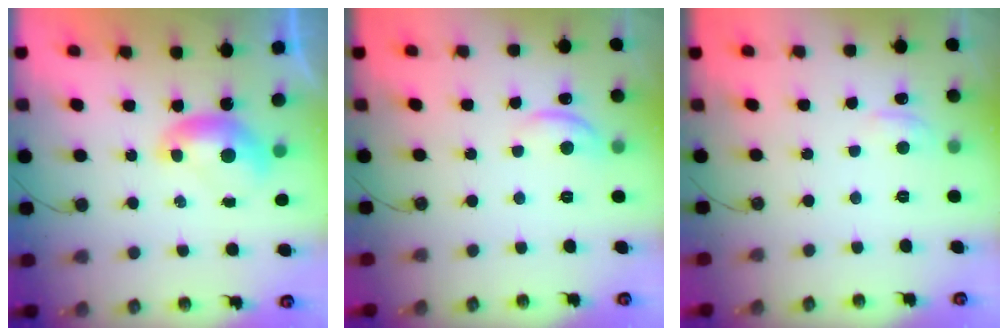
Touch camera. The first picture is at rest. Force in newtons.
{"total": 4.5, "press": 4.4, "slide": 0.7}
{"total": 0.7, "press": 0.2, "slide": 0.6}